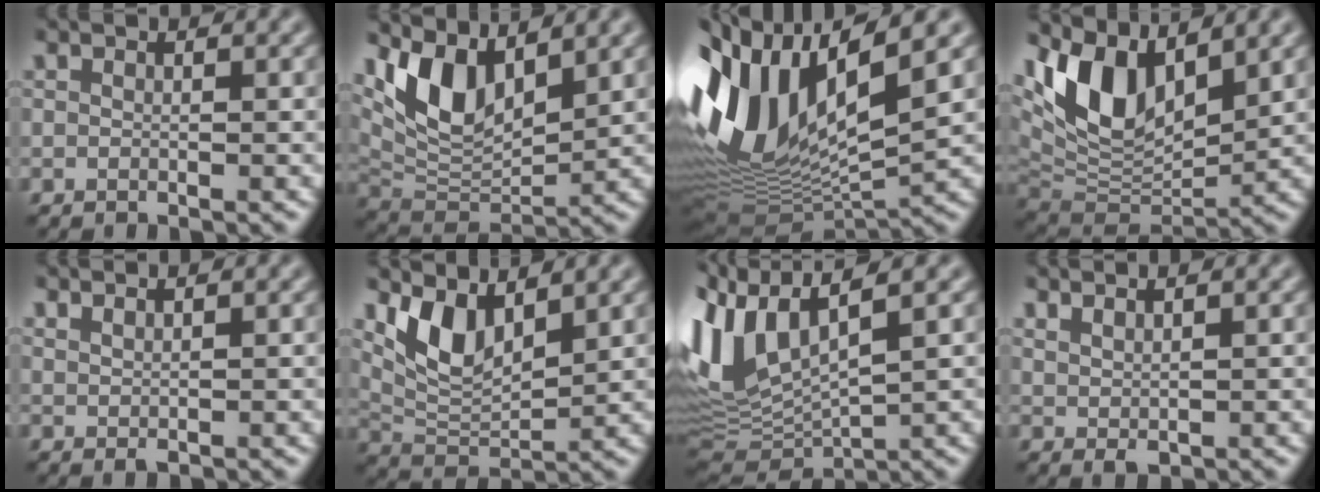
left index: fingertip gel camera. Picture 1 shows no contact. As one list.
[{"total": 6.7, "force": [3.3, 3.2, 4.8], "torque": [-0.098, -0.009, 0.069]}, {"total": 14.4, "force": [1.8, 6.5, 12.7], "torque": [-0.283, 0.001, 0.035]}, {"total": 9.4, "force": [4.4, 4.6, 6.8], "torque": [-0.147, 0.000, 0.087]}, {"total": 0.7, "force": [0.6, 0.0, 0.3], "torque": [-0.010, -0.002, 0.018]}, {"total": 4.9, "force": [2.5, 2.2, 3.6], "torque": [-0.076, -0.012, 0.055]}, {"total": 10.3, "force": [3.3, 4.7, 8.5], "torque": [-0.214, 0.008, 0.068]}, {"total": 1.1, "force": [1.0, 0.1, 0.5], "torque": [-0.010, -0.002, 0.029]}]